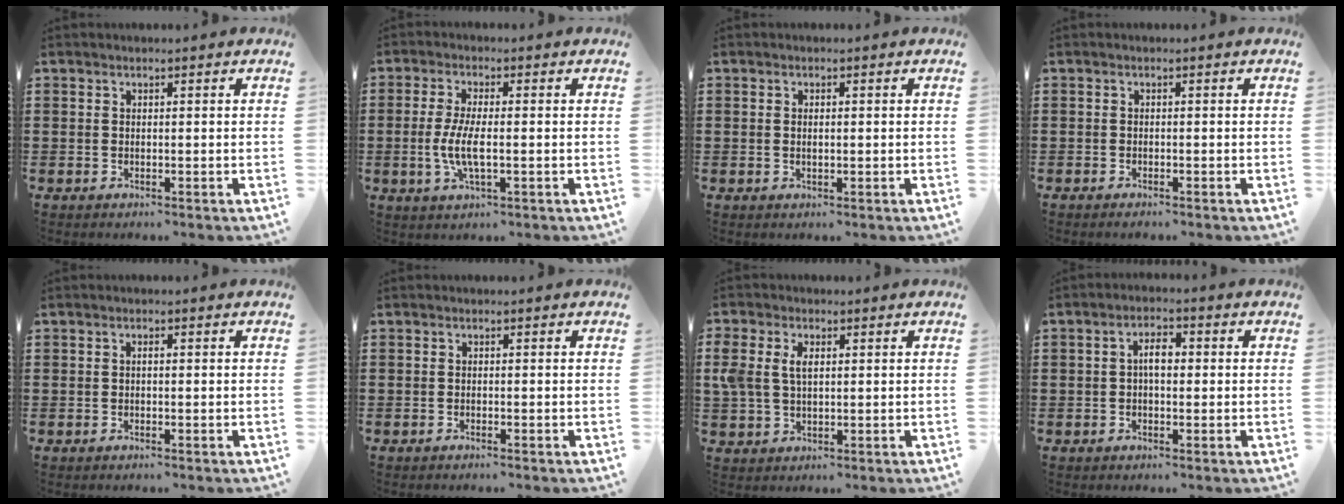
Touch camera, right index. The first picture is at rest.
{"total": 5.6, "force": [-1.0, 1.6, 5.2], "torque": [-0.118, -0.005, -0.027]}
{"total": 1.0, "force": [0.1, 0.5, 0.9], "torque": [-0.018, 0.006, -0.001]}
{"total": 0.6, "force": [-0.6, 0.0, 0.1], "torque": [-0.003, -0.002, -0.013]}
{"total": 0.5, "force": [-0.1, 0.1, 0.5], "torque": [-0.010, -0.003, -0.002]}
{"total": 0.5, "force": [-0.4, 0.0, 0.2], "torque": [-0.005, -0.002, -0.009]}
{"total": 4.3, "force": [1.2, 2.7, 3.2], "torque": [-0.080, 0.008, 0.017]}
{"total": 3.2, "force": [0.0, 1.3, 2.9], "torque": [-0.054, 0.007, -0.002]}